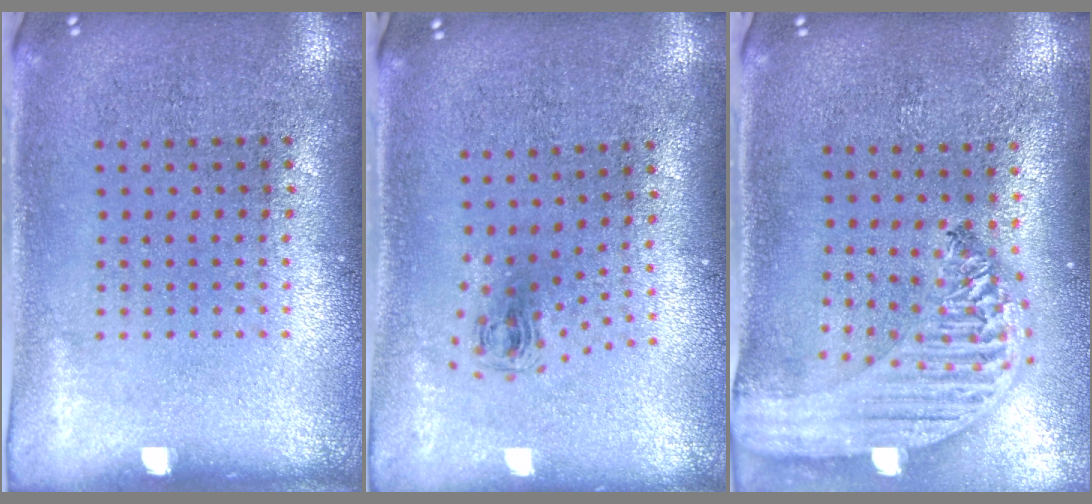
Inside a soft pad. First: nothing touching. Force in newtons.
{"total": 0.7, "press": 0.4, "slide": 0.6}
{"total": 2.5, "press": 2.1, "slide": 1.3}